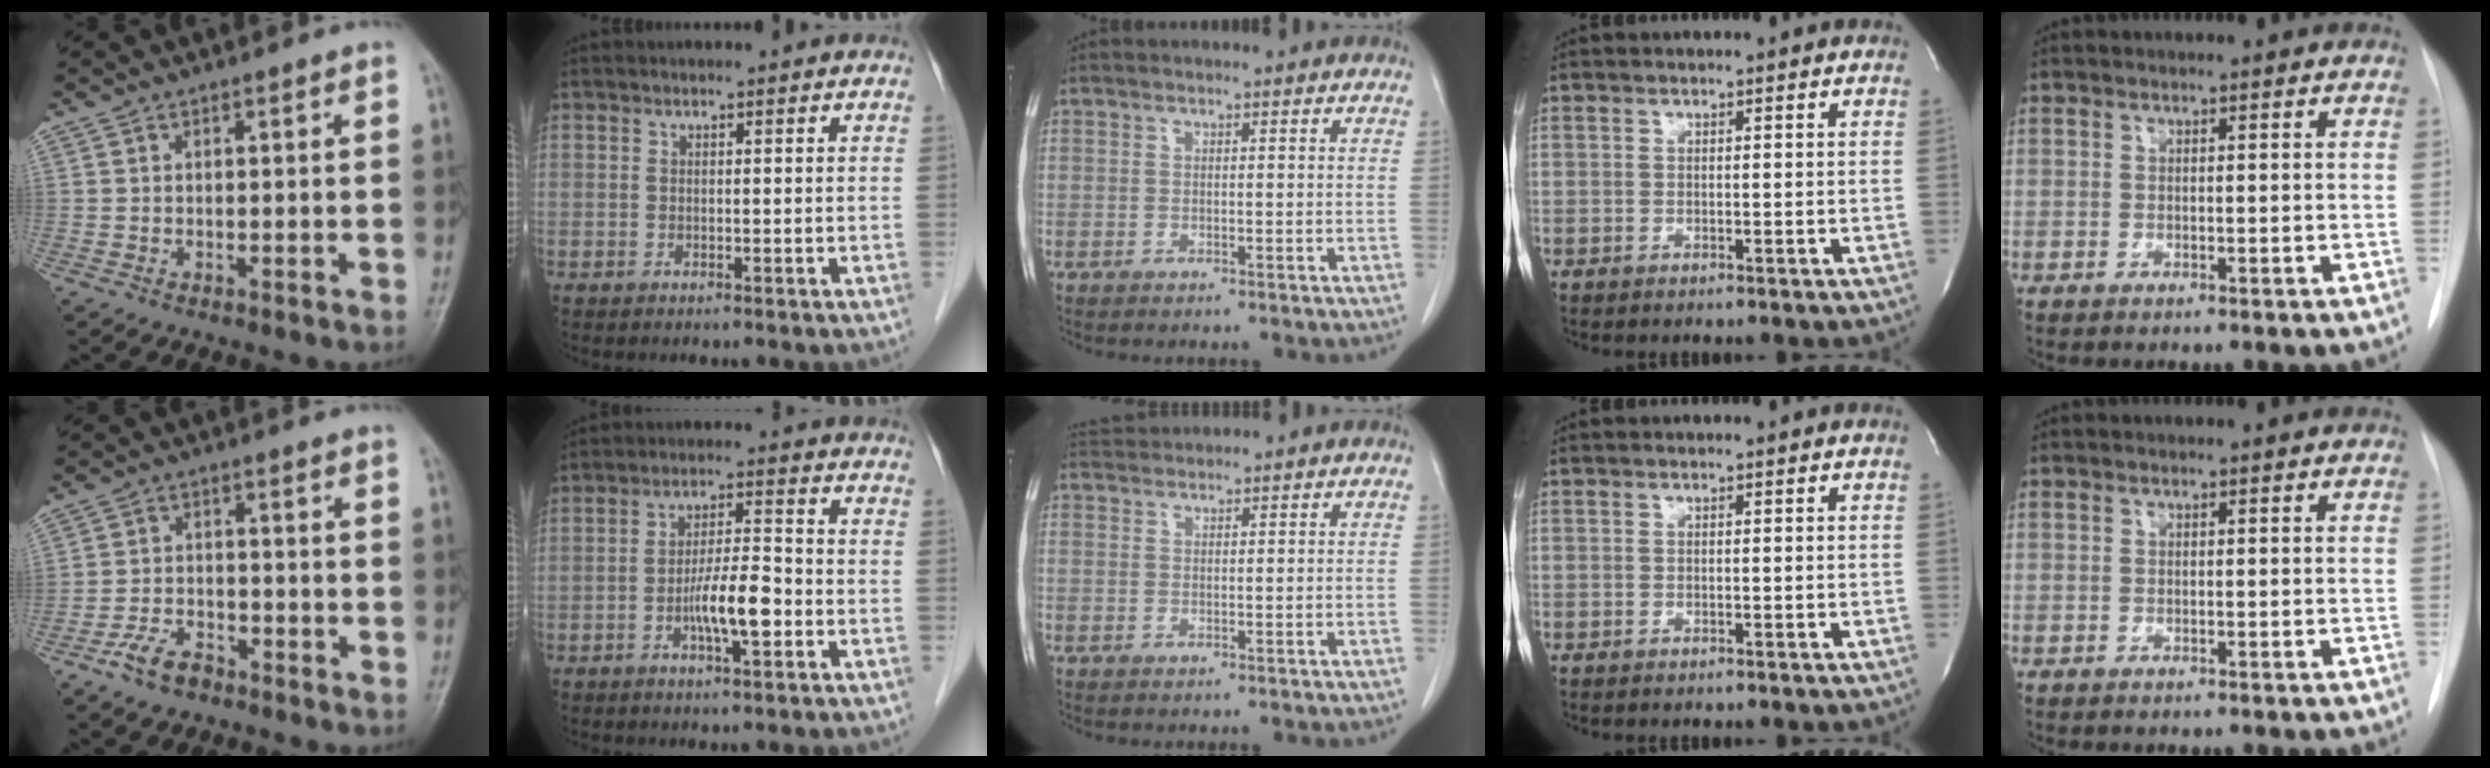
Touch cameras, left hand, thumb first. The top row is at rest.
{"thumb": {"total": 5.5, "force": [-3.9, 2.8, 2.7], "torque": [-0.051, 0.022, -0.073]}, "index": {"total": 6.9, "force": [-2.4, 1.1, 6.3], "torque": [-0.122, 0.004, -0.044]}, "middle": {"total": 1.9, "force": [1.9, -0.3, -0.4], "torque": [-0.005, 0.011, 0.044]}}